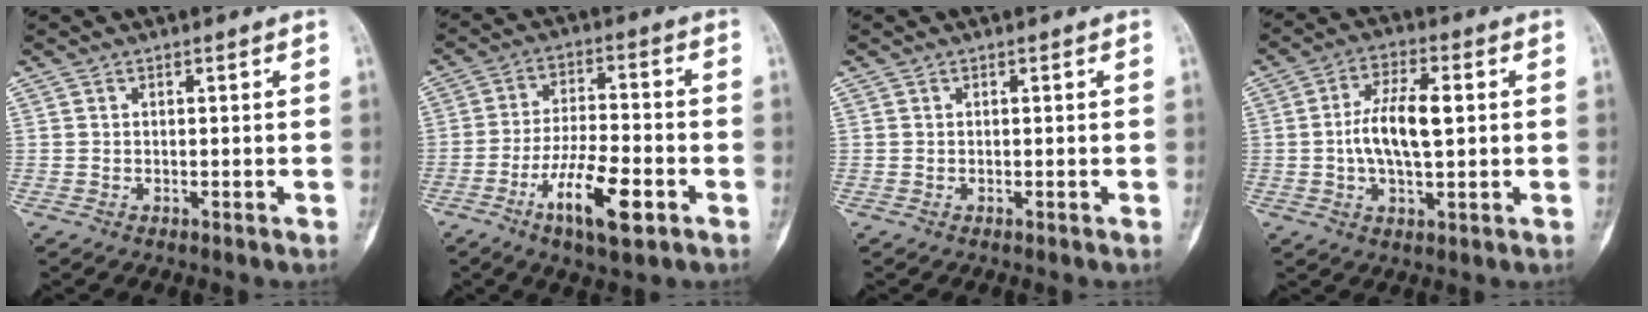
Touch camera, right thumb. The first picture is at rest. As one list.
[{"total": 12.2, "force": [-5.4, 3.8, 10.2], "torque": [-0.187, 0.021, -0.092]}, {"total": 0.0}, {"total": 10.0, "force": [0.5, 4.4, 9.0], "torque": [-0.169, 0.009, 0.007]}]